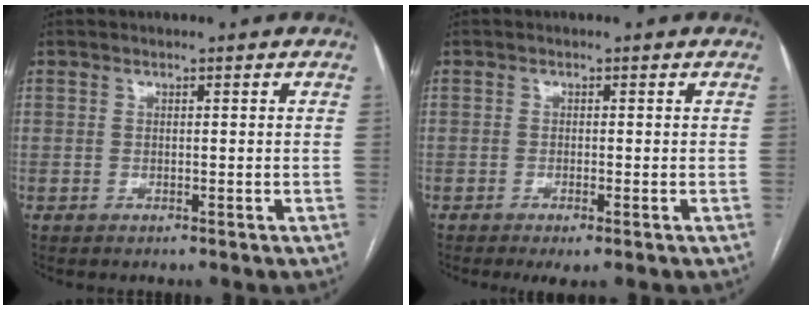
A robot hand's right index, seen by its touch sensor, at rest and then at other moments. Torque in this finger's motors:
{"motor_torque": [0.52, -0.16, 0.07, 0.03]}